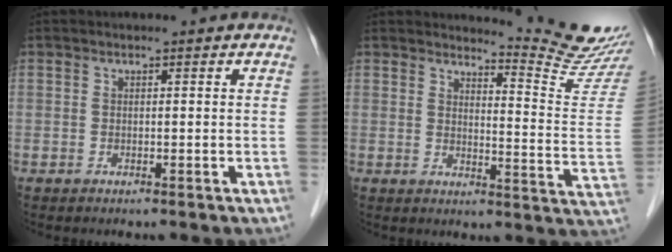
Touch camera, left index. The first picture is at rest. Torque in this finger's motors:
{"motor_torque": [0.10, -0.33, -0.04, 0.00]}